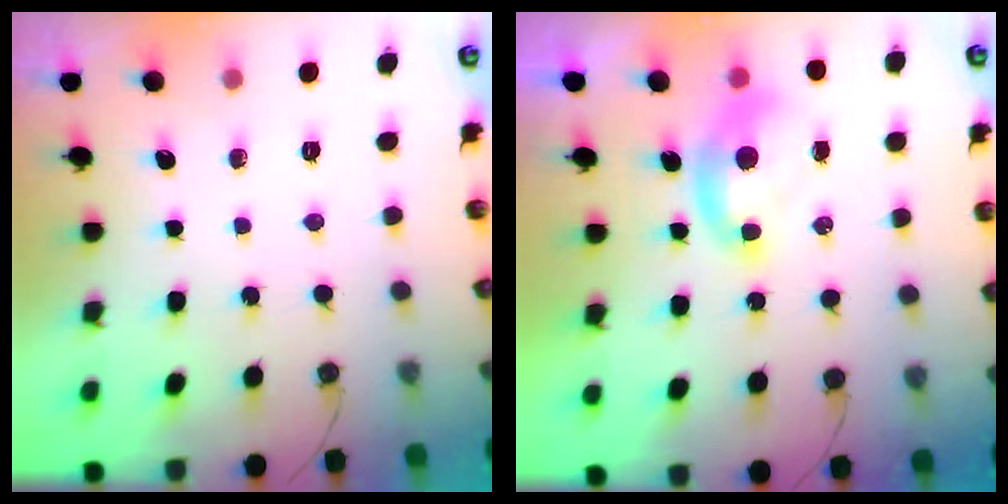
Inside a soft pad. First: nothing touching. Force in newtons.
{"total": 1.5, "press": 1.3, "slide": 0.7}